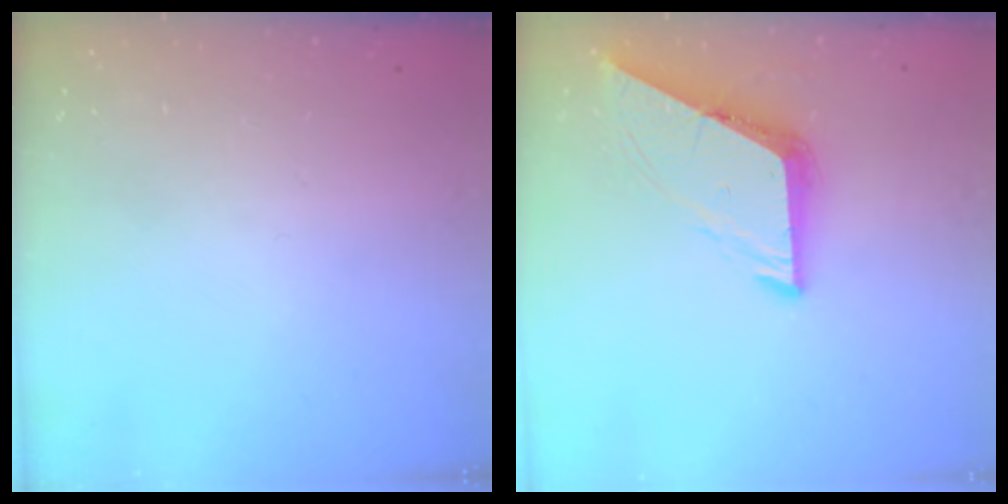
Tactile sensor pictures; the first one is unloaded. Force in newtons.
{"total": 8.2, "press": 8.2, "slide": 0.6}